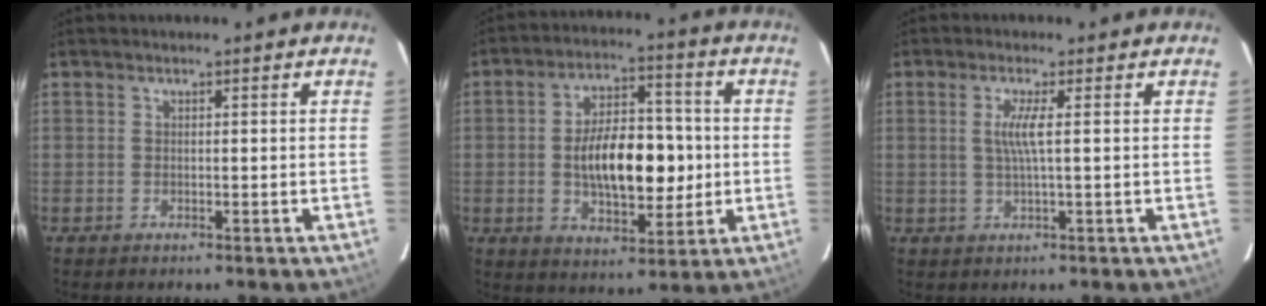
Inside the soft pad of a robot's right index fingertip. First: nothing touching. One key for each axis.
{"total": 14.7, "fx": -1.0, "fy": 7.2, "fz": 12.8, "tx": -0.221, "ty": 0.013, "tz": -0.008}
{"total": 3.5, "fx": 0.5, "fy": -0.4, "fz": 3.5, "tx": -0.070, "ty": -0.002, "tz": 0.009}